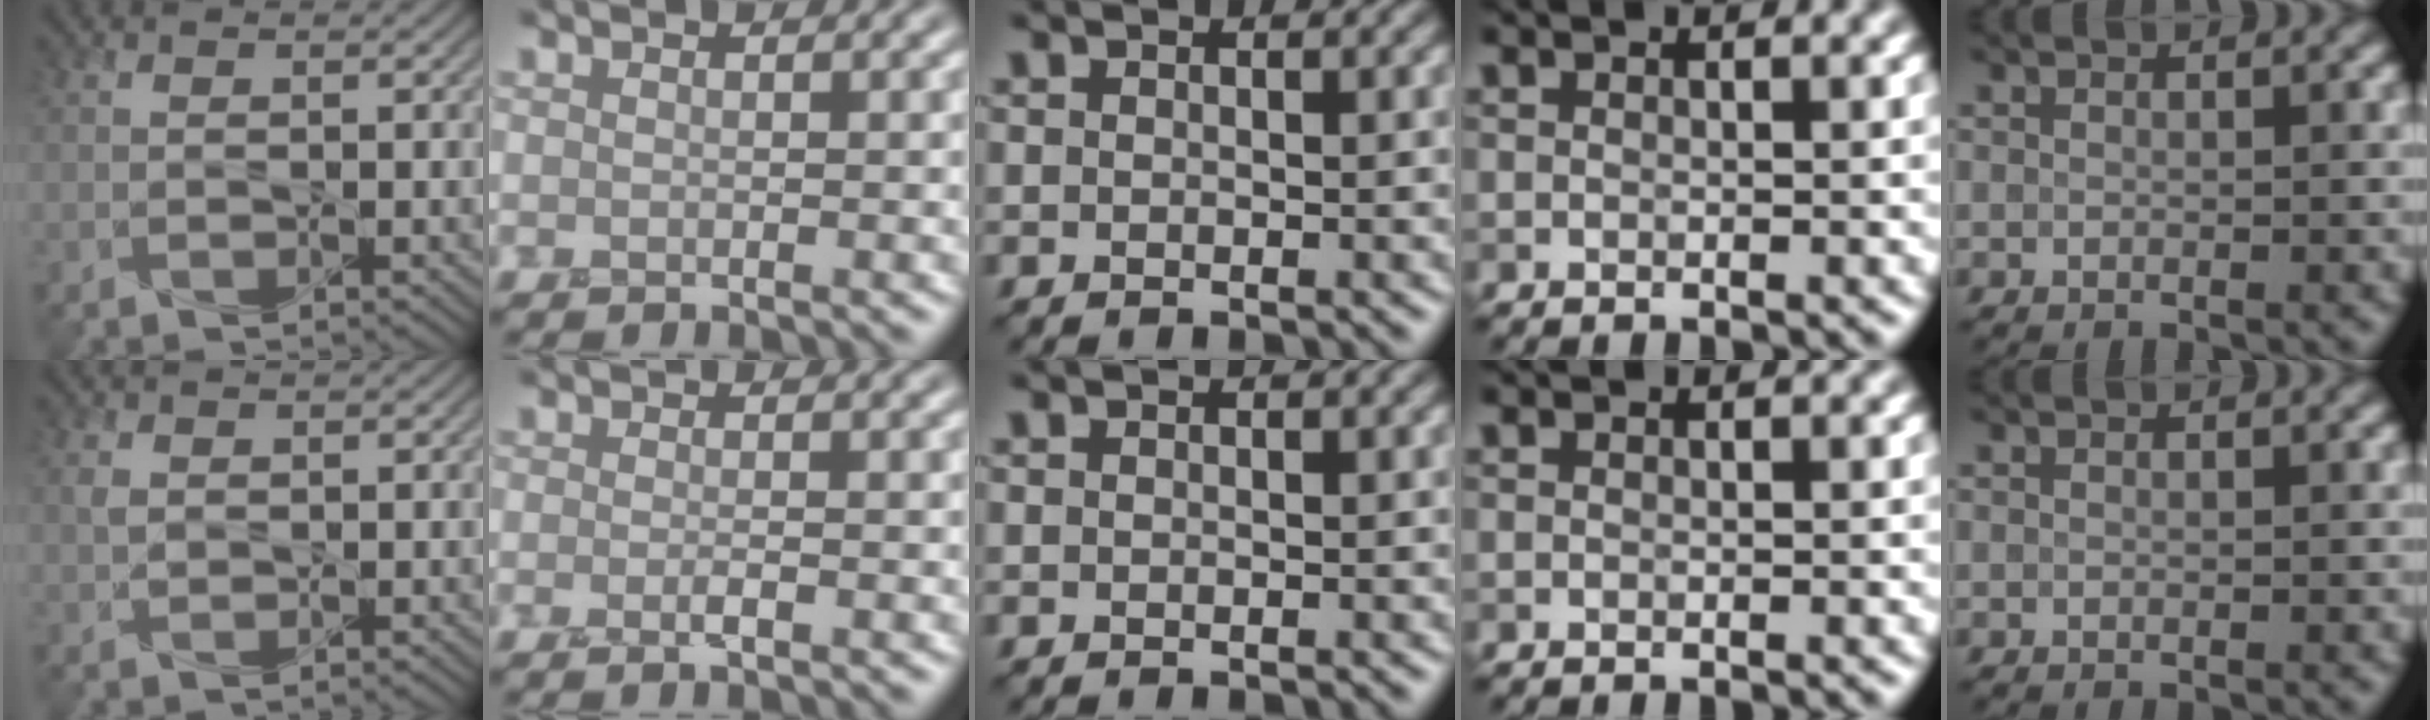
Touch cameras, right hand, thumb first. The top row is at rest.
{"thumb": {"total": 1.3, "force": [0.4, 1.0, 0.8], "torque": [-0.024, 0.000, 0.010]}, "index": {"total": 0.9, "force": [-0.4, 0.1, 0.8], "torque": [-0.023, -0.004, -0.012]}}